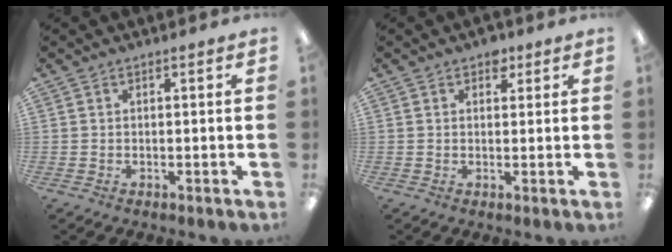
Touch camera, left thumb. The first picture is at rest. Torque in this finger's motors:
{"motor_torque": [0.18, 0.18, 0.02, -0.02, 0.06]}